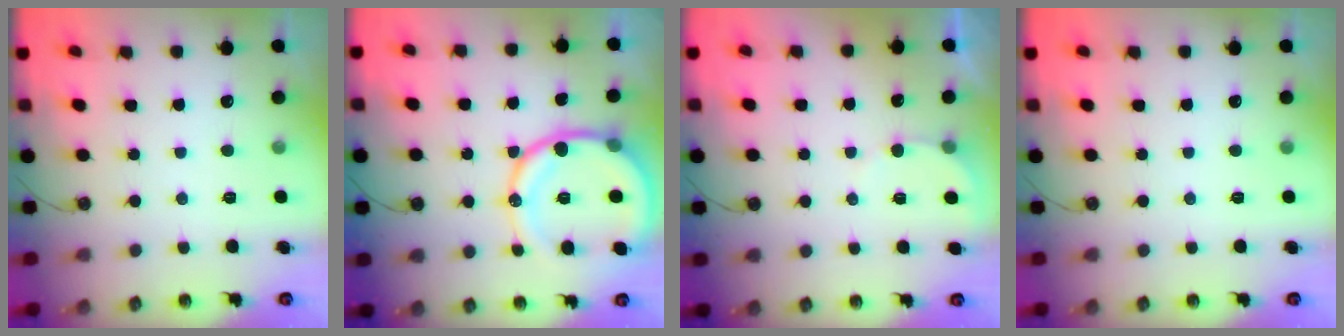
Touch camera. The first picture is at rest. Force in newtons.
{"total": 16.8, "press": 16.7, "slide": 2.2}
{"total": 3.2, "press": 3.2, "slide": 0.3}
{"total": 0.0}